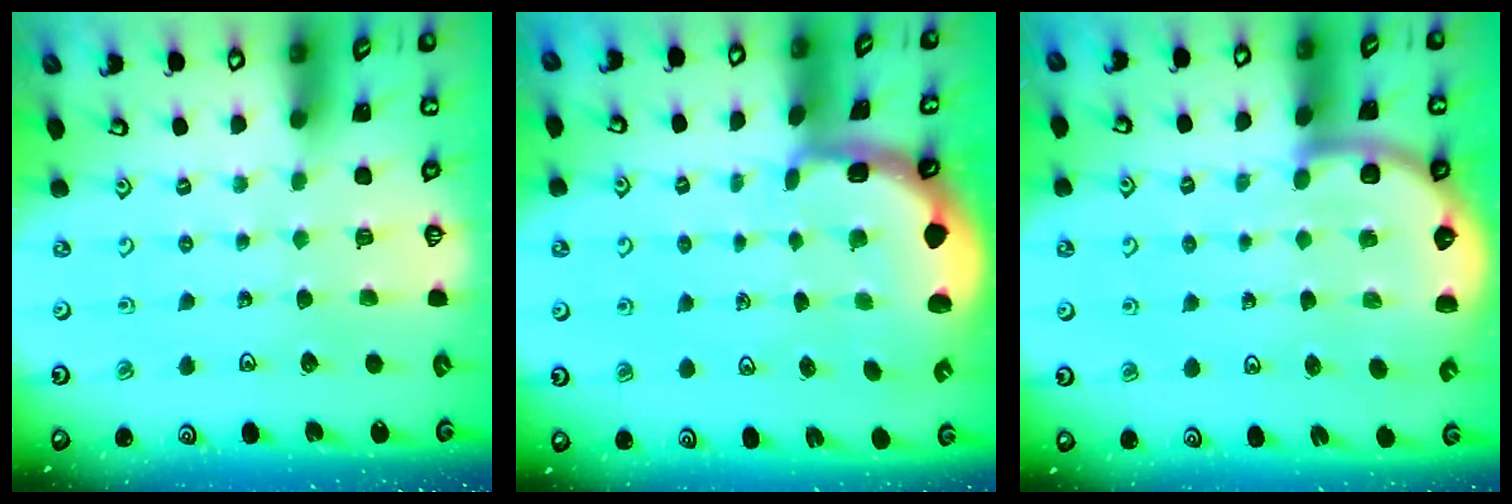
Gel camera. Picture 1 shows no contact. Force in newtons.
{"total": 2.3, "press": 2.2, "slide": 0.7}
{"total": 6.9, "press": 6.4, "slide": 2.6}